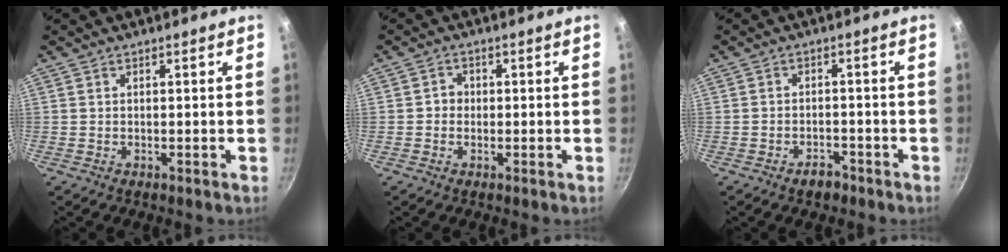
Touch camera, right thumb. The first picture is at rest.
{"total": 2.1, "force": [-0.3, 1.9, 0.8], "torque": [-0.002, 0.007, -0.008]}
{"total": 3.0, "force": [-2.2, 1.7, 1.2], "torque": [-0.009, 0.025, -0.026]}